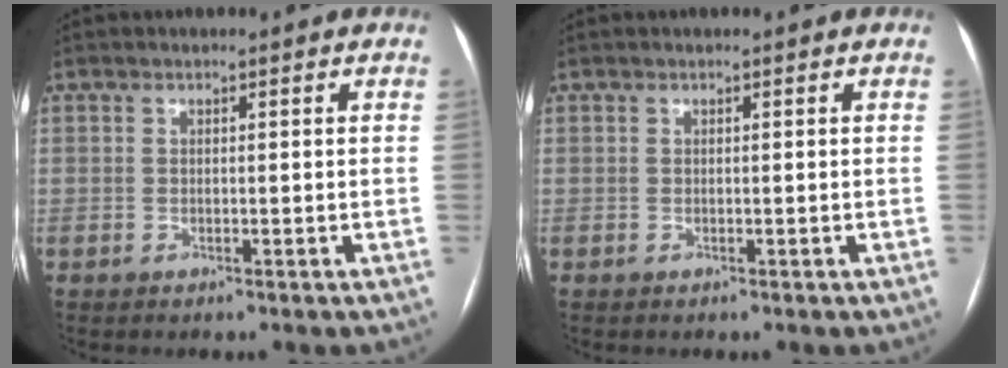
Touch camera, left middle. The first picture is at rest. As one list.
[{"total": 0.0}]